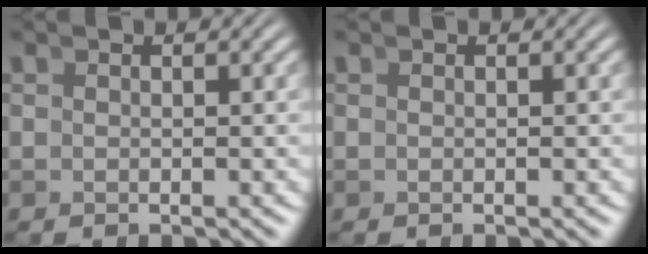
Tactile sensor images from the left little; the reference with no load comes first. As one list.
[{"total": 0.0}]